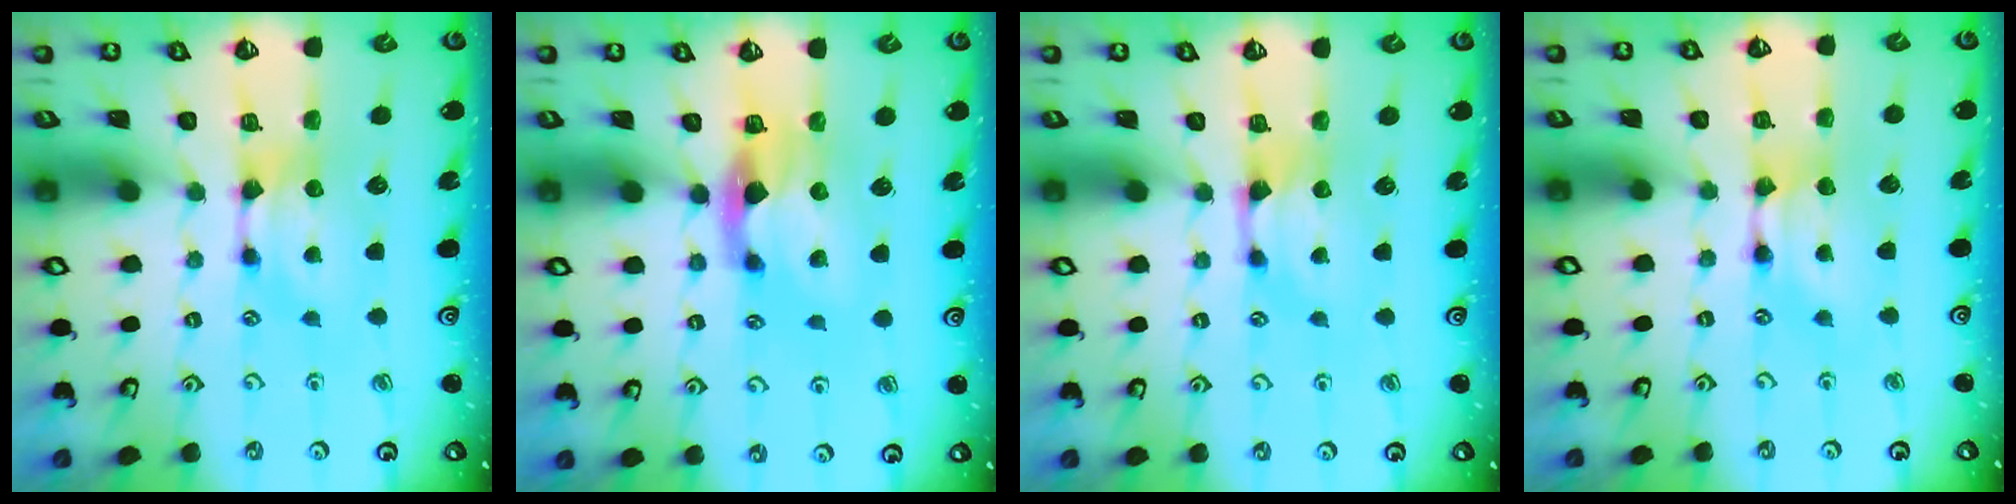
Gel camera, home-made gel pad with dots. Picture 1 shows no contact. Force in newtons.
{"total": 3.0, "press": 2.6, "slide": 1.5}
{"total": 0.9, "press": 0.2, "slide": 0.9}
{"total": 1.8, "press": 1.8, "slide": 0.2}